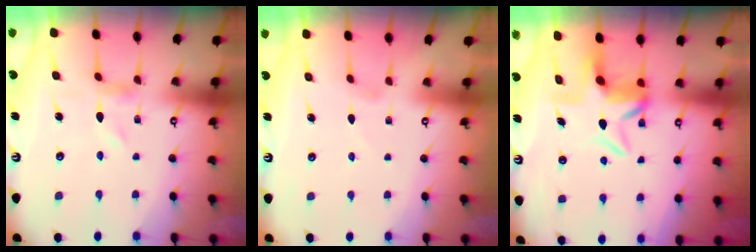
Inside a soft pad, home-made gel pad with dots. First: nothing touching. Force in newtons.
{"total": 0.9, "press": 0.9, "slide": 0.1}
{"total": 7.2, "press": 7.2, "slide": 0.4}